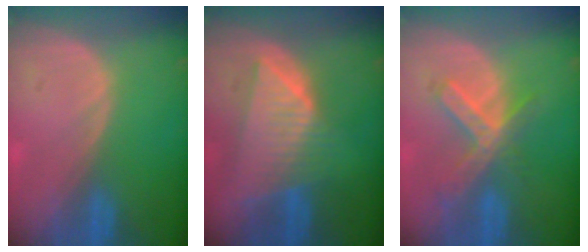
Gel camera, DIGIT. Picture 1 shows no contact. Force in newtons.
{"total": 8.4, "press": 7.6, "slide": 3.7}
{"total": 6.6, "press": 5.8, "slide": 3.1}